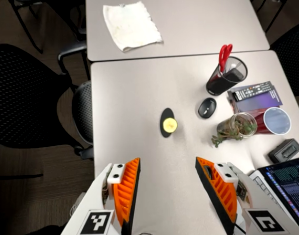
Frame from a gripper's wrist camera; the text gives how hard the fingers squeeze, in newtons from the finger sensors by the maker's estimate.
{"total": 0.0}